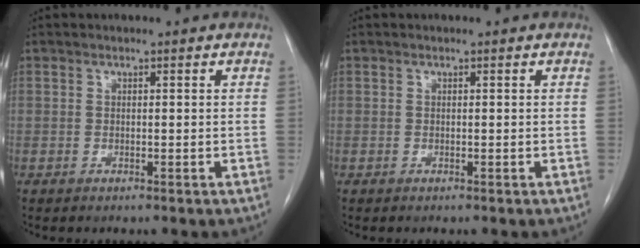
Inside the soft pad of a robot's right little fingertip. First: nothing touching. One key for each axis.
{"total": 0.0}